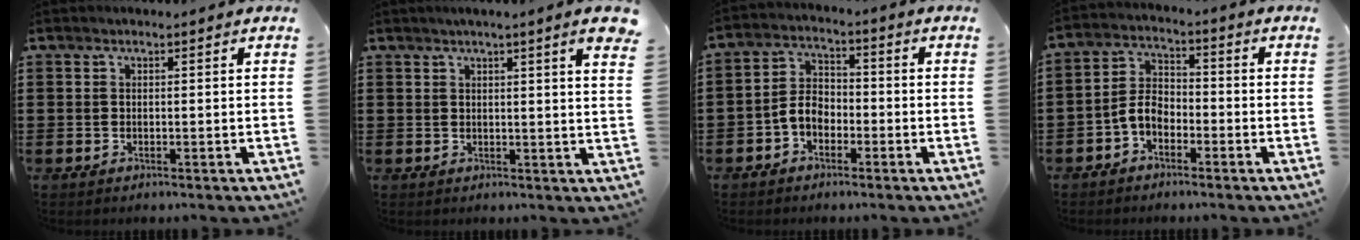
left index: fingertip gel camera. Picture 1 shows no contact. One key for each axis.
{"total": 3.7, "fx": 2.2, "fy": -0.6, "fz": 2.8, "tx": -0.057, "ty": -0.008, "tz": 0.038}
{"total": 4.6, "fx": -2.4, "fy": 3.0, "fz": 2.5, "tx": -0.063, "ty": 0.008, "tz": -0.053}
{"total": 4.8, "fx": -2.9, "fy": 2.6, "fz": 2.7, "tx": -0.070, "ty": 0.006, "tz": -0.064}